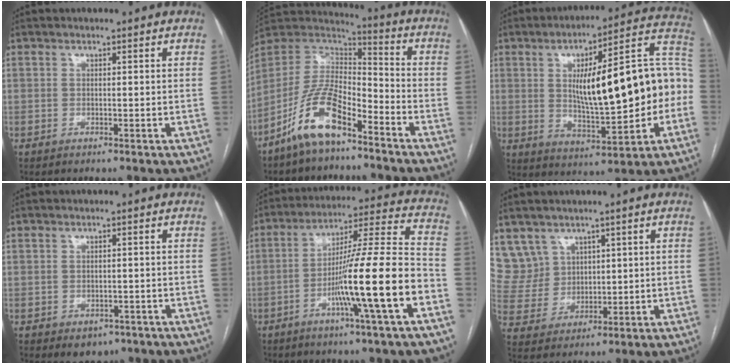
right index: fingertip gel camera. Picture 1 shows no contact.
{"total": 13.1, "force": [-8.4, 4.2, 9.1], "torque": [-0.188, 0.013, -0.161]}
{"total": 21.9, "force": [0.0, 5.1, 21.3], "torque": [-0.296, 0.038, 0.011]}
{"total": 3.6, "force": [-2.0, 2.6, 1.4], "torque": [-0.008, 0.003, -0.016]}
{"total": 17.2, "force": [-6.2, -1.1, 16.0], "torque": [-0.262, 0.000, -0.106]}
{"total": 7.5, "force": [4.6, 5.9, 0.1], "torque": [-0.010, 0.023, 0.111]}